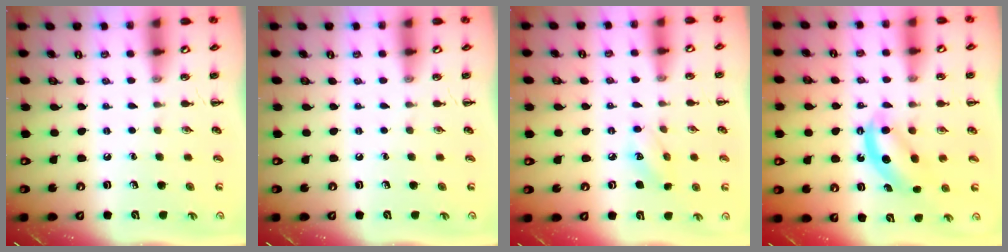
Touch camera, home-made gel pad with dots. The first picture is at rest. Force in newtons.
{"total": 0.0}
{"total": 5.5, "press": 5.4, "slide": 1.2}
{"total": 7.0, "press": 6.9, "slide": 1.2}